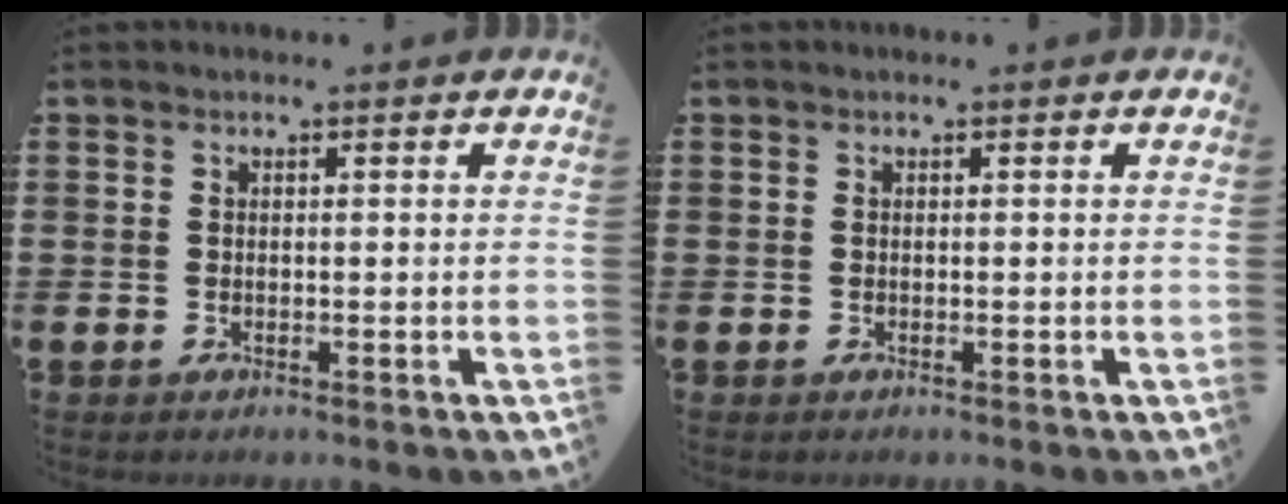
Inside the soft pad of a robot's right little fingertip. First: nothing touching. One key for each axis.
{"total": 0.0}